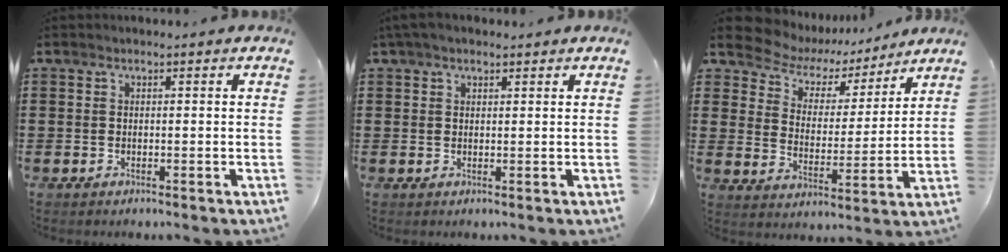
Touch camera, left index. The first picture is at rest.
{"total": 1.9, "force": [1.4, 0.8, 0.9], "torque": [-0.021, 0.007, 0.026]}
{"total": 6.4, "force": [5.7, 2.7, 1.4], "torque": [-0.064, -0.034, 0.098]}